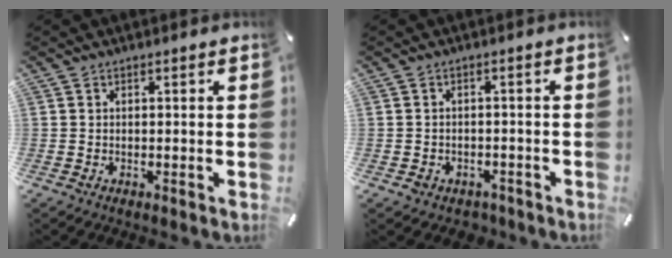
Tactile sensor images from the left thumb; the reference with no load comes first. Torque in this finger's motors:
{"motor_torque": [-0.39, 0.41, -0.13, 0.19, -0.03]}